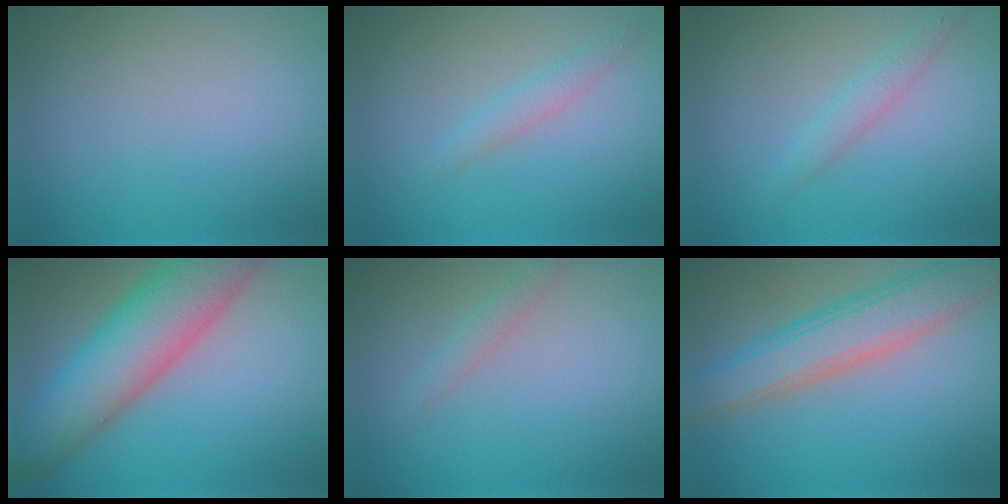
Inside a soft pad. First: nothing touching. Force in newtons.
{"total": 1.4, "press": 1.4, "slide": 0.1}
{"total": 1.6, "press": 1.6, "slide": 0.1}
{"total": 9.7, "press": 9.7, "slide": 0.4}
{"total": 1.3, "press": 1.3, "slide": 0.1}
{"total": 5.9, "press": 5.9, "slide": 0.2}